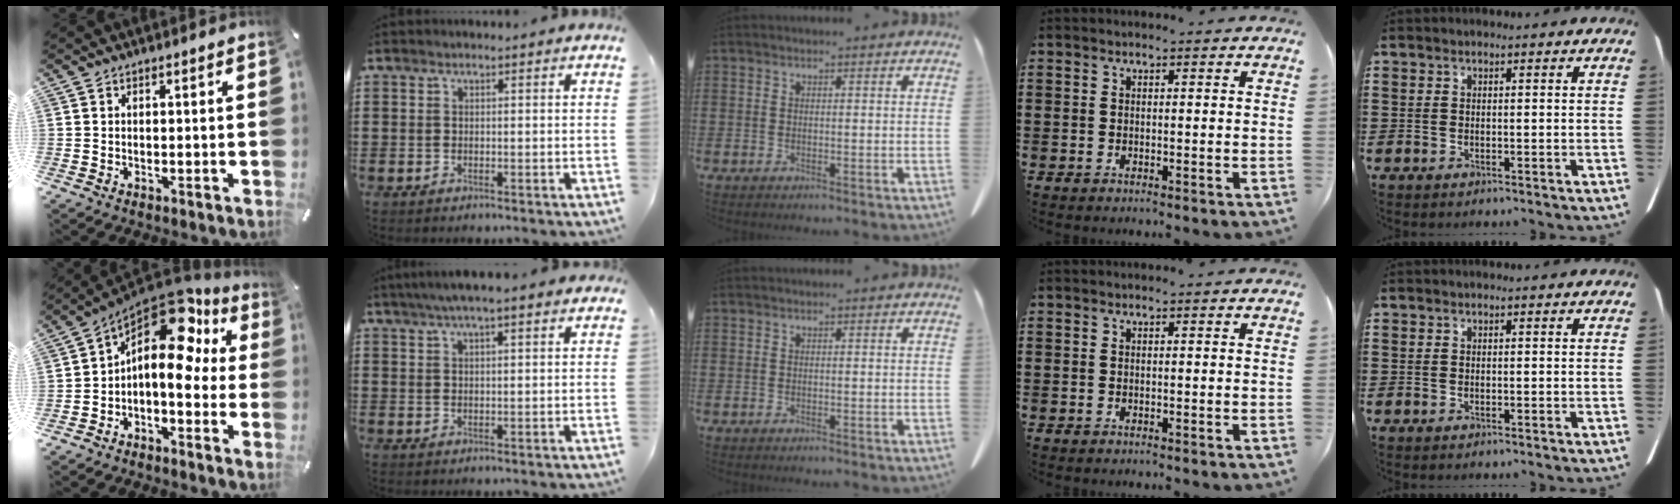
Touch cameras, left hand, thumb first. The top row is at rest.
{"thumb": {"total": 13.8, "force": [5.7, 6.6, 10.7], "torque": [-0.180, -0.053, 0.085]}, "index": {"total": 4.3, "force": [2.8, 0.4, 3.2], "torque": [-0.066, 0.004, 0.050]}}